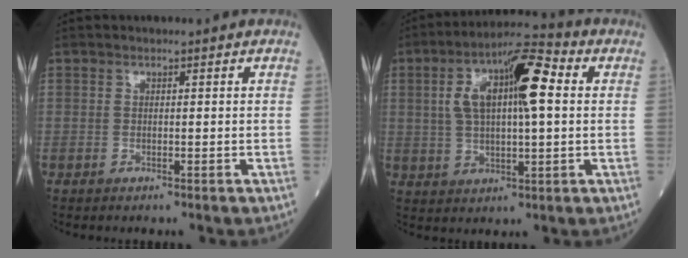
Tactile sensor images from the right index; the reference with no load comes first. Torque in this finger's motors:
{"motor_torque": [1.11, -0.01, 0.55, 0.21]}